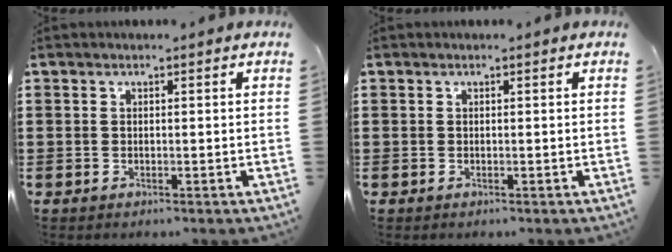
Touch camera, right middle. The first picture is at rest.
{"total": 0.0}